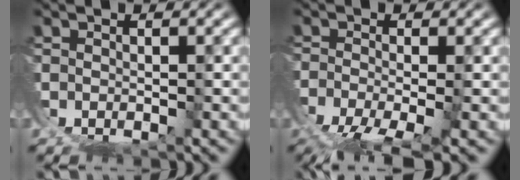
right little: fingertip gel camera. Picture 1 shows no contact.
{"total": 6.1, "force": [-5.0, 1.0, 3.4], "torque": [-0.055, -0.028, -0.072]}